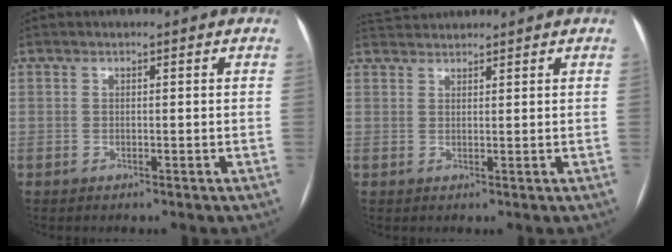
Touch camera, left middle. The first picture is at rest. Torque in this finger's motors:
{"motor_torque": [0.23, -0.41, -0.06, -0.01]}